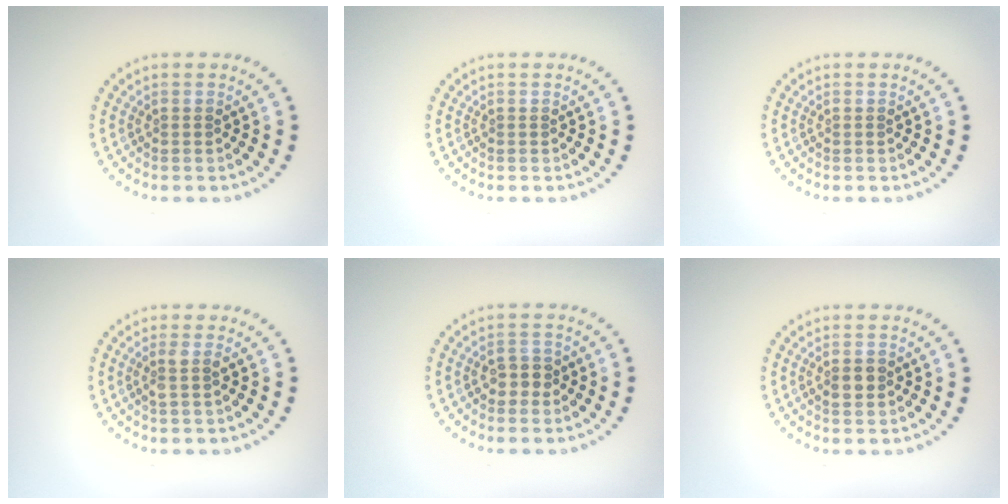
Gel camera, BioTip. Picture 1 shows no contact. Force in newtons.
{"total": 0.0}
{"total": 0.0}
{"total": 1.5, "press": 1.2, "slide": 0.9}
{"total": 1.9, "press": 1.8, "slide": 0.6}
{"total": 1.6, "press": 1.6, "slide": 0.1}